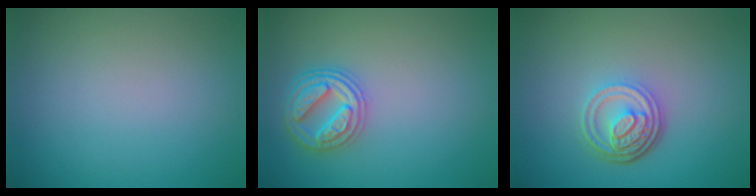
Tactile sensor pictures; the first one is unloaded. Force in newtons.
{"total": 3.9, "press": 3.7, "slide": 1.3}
{"total": 4.7, "press": 3.5, "slide": 3.2}